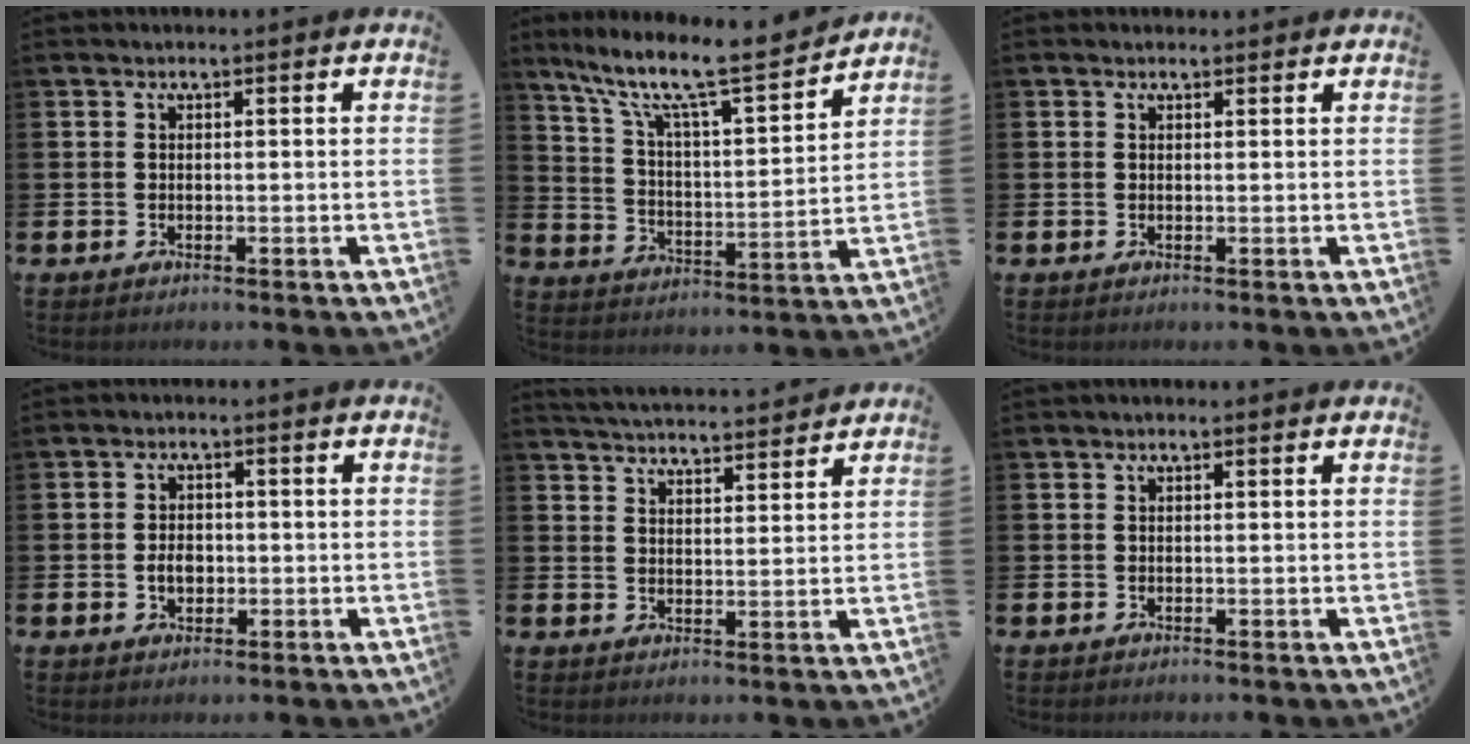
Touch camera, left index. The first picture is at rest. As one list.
[{"total": 10.0, "force": [8.7, 1.2, 4.9], "torque": [-0.126, -0.061, 0.141]}, {"total": 0.6, "force": [0.6, 0.2, 0.2], "torque": [0.007, -0.001, 0.008]}, {"total": 2.7, "force": [-0.4, 1.9, 1.8], "torque": [-0.016, -0.003, -0.014]}, {"total": 4.8, "force": [4.8, 0.2, 0.2], "torque": [-0.016, -0.033, 0.084]}, {"total": 0.0}]